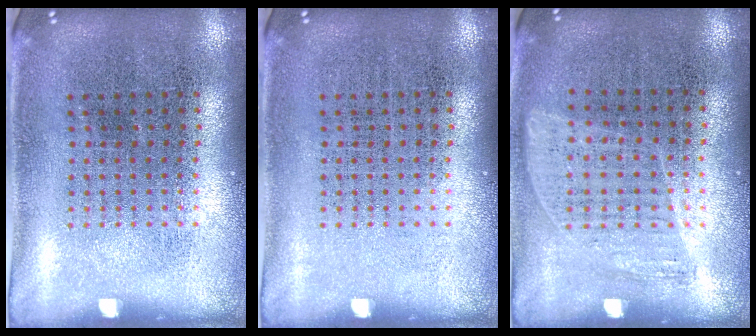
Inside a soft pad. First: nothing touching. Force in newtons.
{"total": 0.0}
{"total": 0.5, "press": 0.4, "slide": 0.4}